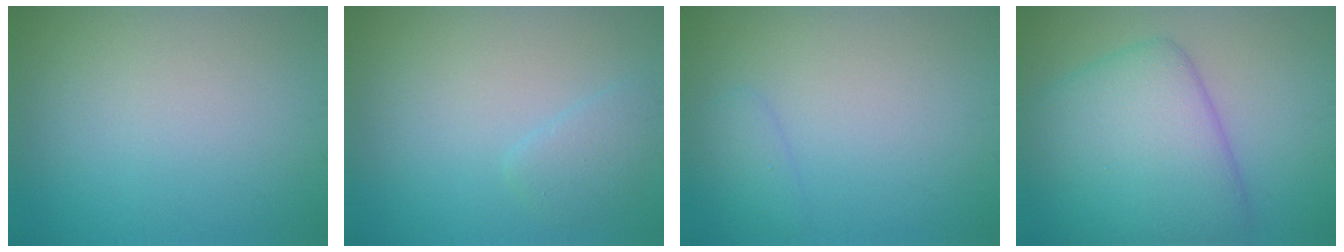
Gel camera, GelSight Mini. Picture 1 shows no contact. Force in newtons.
{"total": 1.7, "press": 1.7, "slide": 0.1}
{"total": 1.3, "press": 1.3, "slide": 0.2}
{"total": 8.8, "press": 8.8, "slide": 0.5}